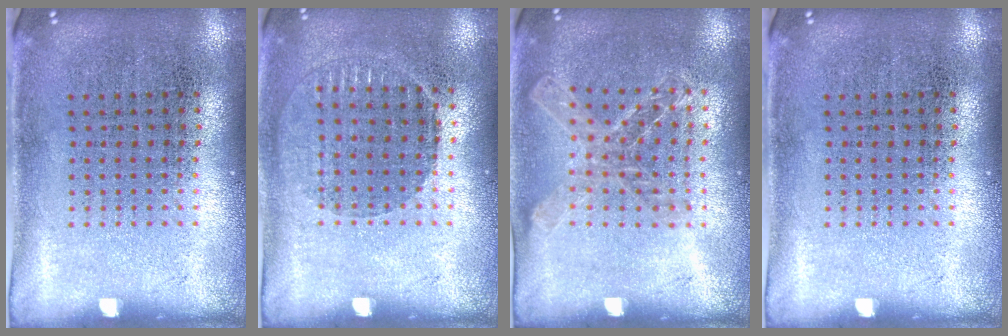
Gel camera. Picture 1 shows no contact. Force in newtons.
{"total": 1.0, "press": 0.9, "slide": 0.4}
{"total": 1.2, "press": 1.2, "slide": 0.1}
{"total": 0.0}